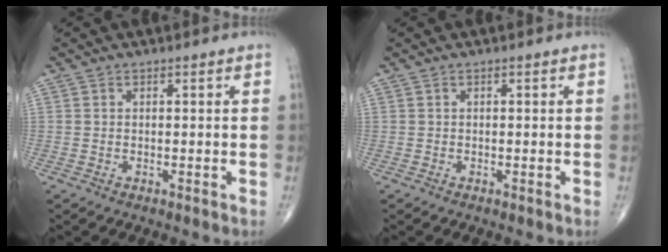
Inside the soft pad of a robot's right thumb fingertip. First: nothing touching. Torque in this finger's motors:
{"motor_torque": [-0.22, 0.01, -0.15, 0.01, -0.02]}